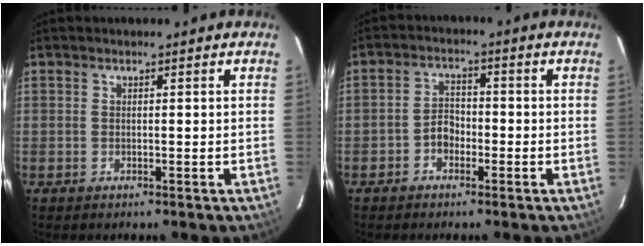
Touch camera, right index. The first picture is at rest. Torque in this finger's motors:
{"motor_torque": [0.78, -0.07, 0.15, 0.02]}